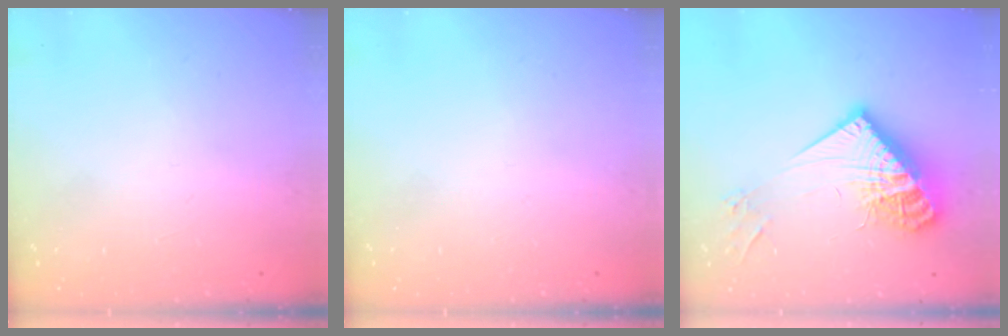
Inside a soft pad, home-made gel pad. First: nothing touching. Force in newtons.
{"total": 0.0}
{"total": 17.7, "press": 17.7, "slide": 1.5}